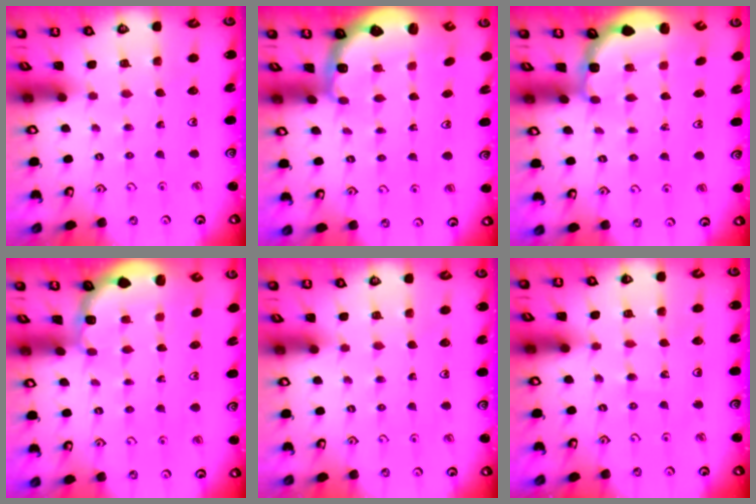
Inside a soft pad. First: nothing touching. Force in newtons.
{"total": 2.6, "press": 2.0, "slide": 1.7}
{"total": 2.7, "press": 2.3, "slide": 1.4}
{"total": 2.0, "press": 1.8, "slide": 0.7}
{"total": 0.0}
{"total": 5.0, "press": 4.8, "slide": 1.5}